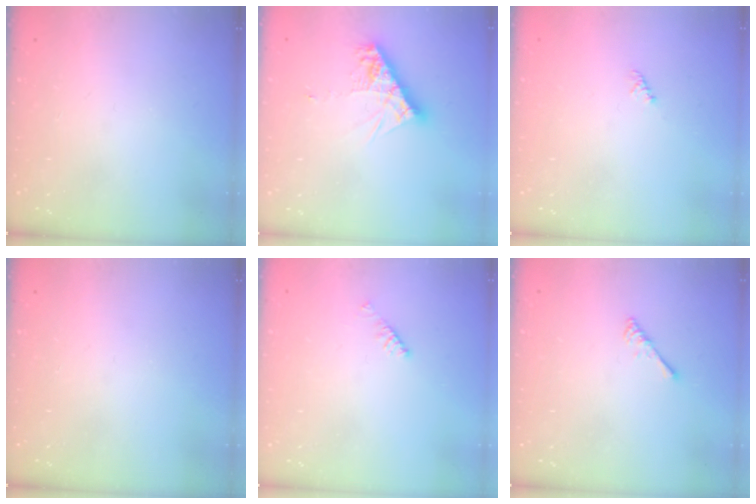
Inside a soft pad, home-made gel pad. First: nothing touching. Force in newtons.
{"total": 9.6, "press": 9.6, "slide": 0.7}
{"total": 1.1, "press": 1.1, "slide": 0.3}
{"total": 0.0}
{"total": 4.1, "press": 4.0, "slide": 0.6}
{"total": 2.5, "press": 2.5, "slide": 0.4}